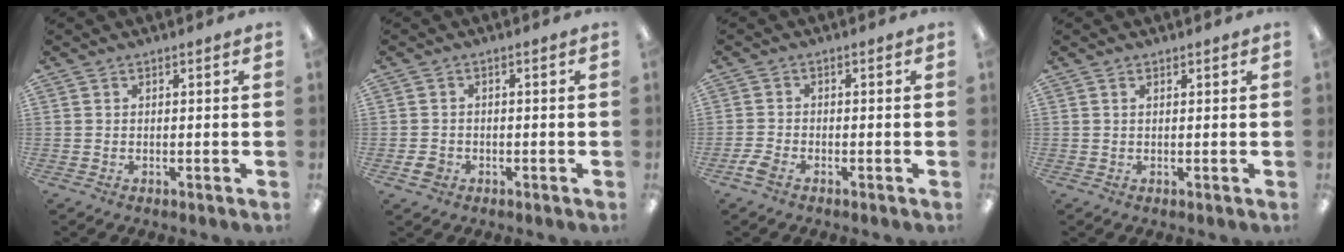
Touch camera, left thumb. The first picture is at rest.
{"total": 2.8, "force": [-1.2, 2.4, 0.9], "torque": [-0.013, 0.005, -0.022]}
{"total": 2.6, "force": [-1.7, 1.2, 1.4], "torque": [-0.036, 0.002, -0.035]}
{"total": 0.6, "force": [0.4, 0.3, 0.2], "torque": [-0.005, 0.002, 0.008]}